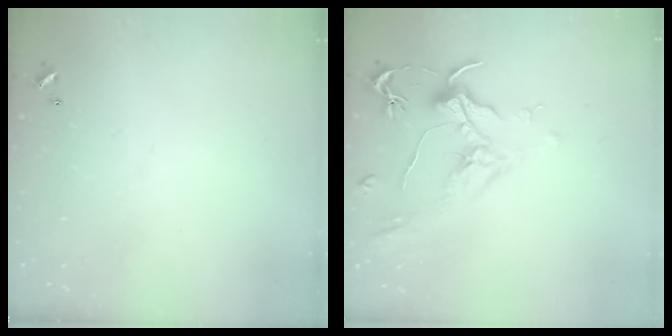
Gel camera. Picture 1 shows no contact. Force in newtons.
{"total": 2.1, "press": 2.0, "slide": 0.8}